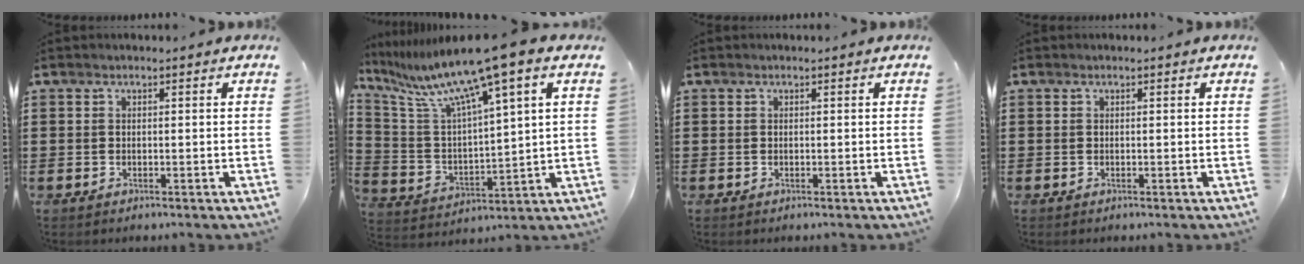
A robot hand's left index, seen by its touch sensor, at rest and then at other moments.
{"total": 11.2, "force": [8.4, -0.3, 7.3], "torque": [-0.183, -0.055, 0.130]}
{"total": 0.0}
{"total": 0.0}